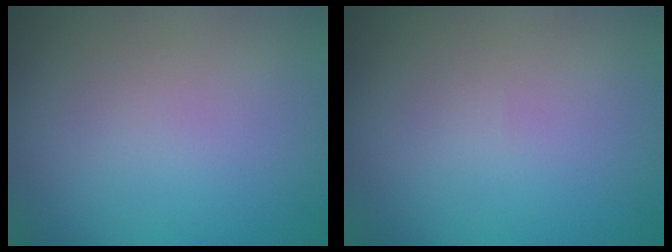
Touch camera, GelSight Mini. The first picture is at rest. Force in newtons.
{"total": 0.0}